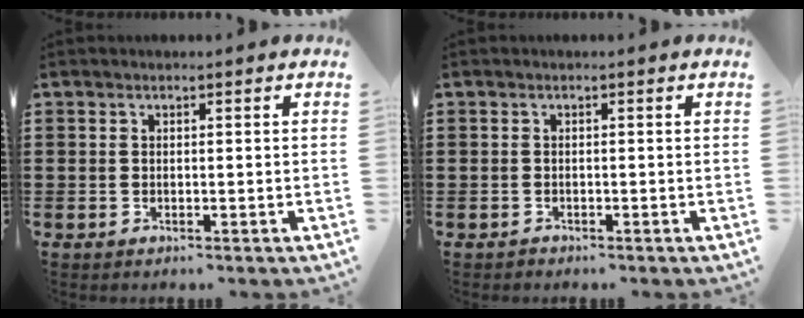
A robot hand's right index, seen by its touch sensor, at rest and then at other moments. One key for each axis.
{"total": 0.5, "fx": -0.5, "fy": 0.2, "fz": -0.1, "tx": 0.000, "ty": 0.003, "tz": -0.011}